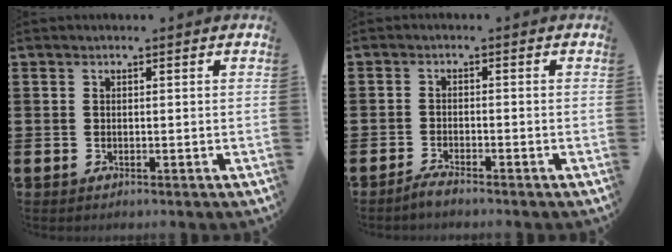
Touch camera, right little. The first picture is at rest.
{"total": 1.6, "force": [-1.4, 0.0, 0.8], "torque": [-0.014, 0.002, -0.027]}